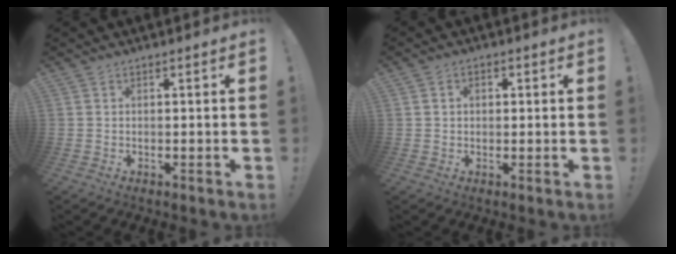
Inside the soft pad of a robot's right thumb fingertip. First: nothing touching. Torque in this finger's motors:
{"motor_torque": [0.16, -0.25, -0.48, 0.22, -0.04]}